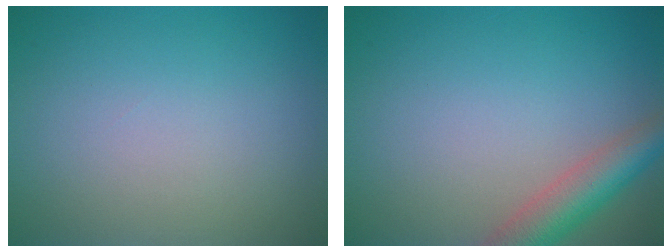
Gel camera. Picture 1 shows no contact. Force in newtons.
{"total": 4.4, "press": 4.4, "slide": 0.2}